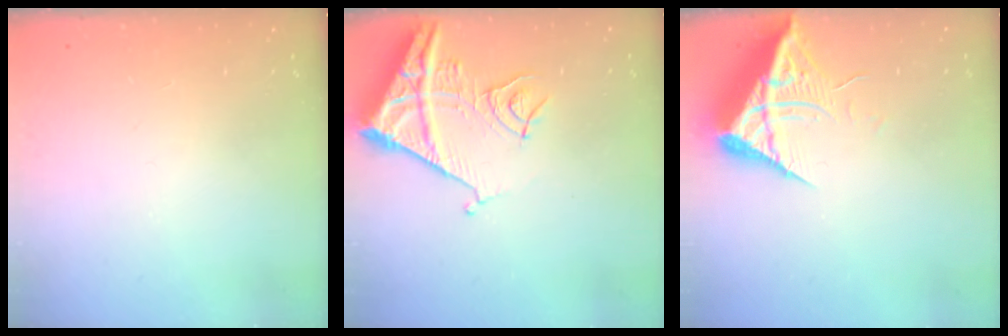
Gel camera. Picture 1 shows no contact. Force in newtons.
{"total": 12.8, "press": 12.7, "slide": 1.6}
{"total": 13.1, "press": 13.1, "slide": 0.9}